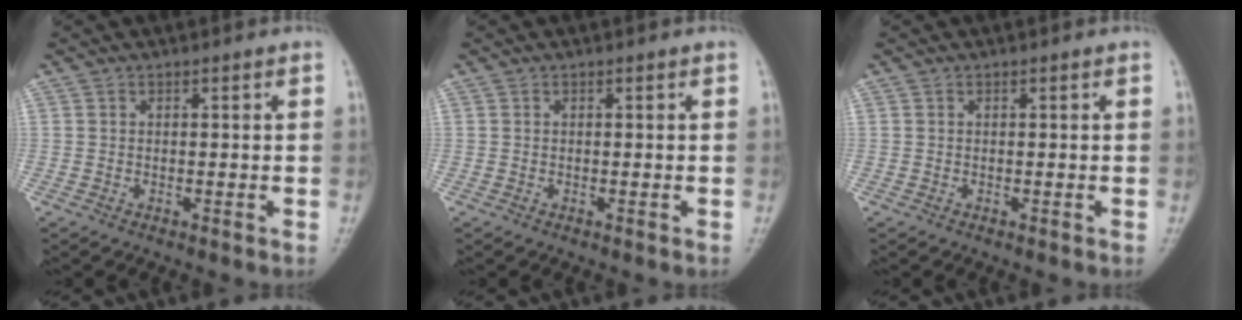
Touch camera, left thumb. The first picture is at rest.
{"total": 0.0}
{"total": 0.0}